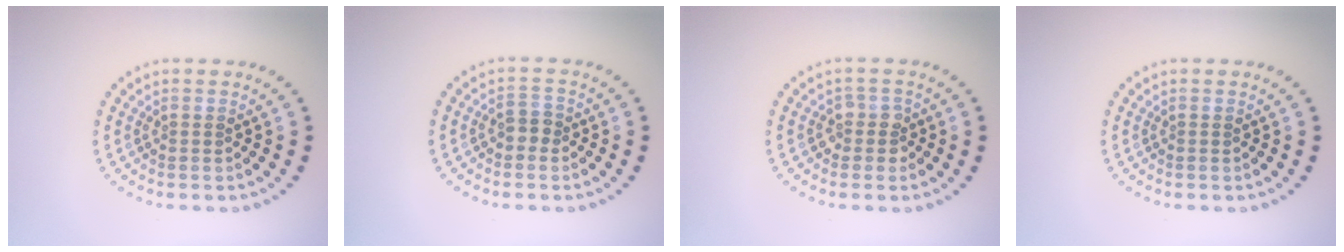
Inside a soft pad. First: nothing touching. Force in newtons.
{"total": 1.5, "press": 1.3, "slide": 0.7}
{"total": 1.7, "press": 1.5, "slide": 0.7}
{"total": 0.0}